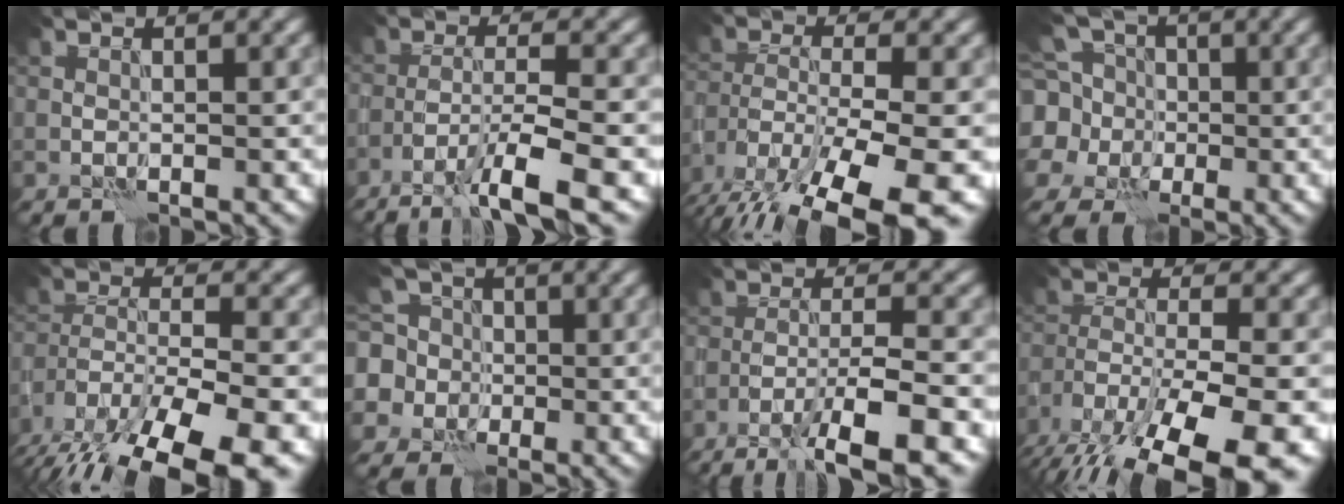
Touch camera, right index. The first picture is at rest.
{"total": 6.3, "force": [-3.8, 0.8, 4.9], "torque": [-0.078, 0.003, -0.070]}
{"total": 12.9, "force": [-8.8, 4.4, 8.4], "torque": [-0.173, -0.025, -0.142]}
{"total": 9.4, "force": [1.2, 8.5, 3.8], "torque": [-0.109, 0.027, -0.018]}
{"total": 14.6, "force": [-10.5, 5.8, 8.3], "torque": [-0.164, -0.038, -0.157]}
{"total": 7.1, "force": [0.2, 6.7, 2.3], "torque": [-0.062, 0.028, -0.039]}
{"total": 7.6, "force": [-4.7, 1.2, 5.9], "torque": [-0.089, 0.004, -0.081]}
{"total": 13.7, "force": [-9.4, 4.9, 8.7], "torque": [-0.175, -0.033, -0.147]}